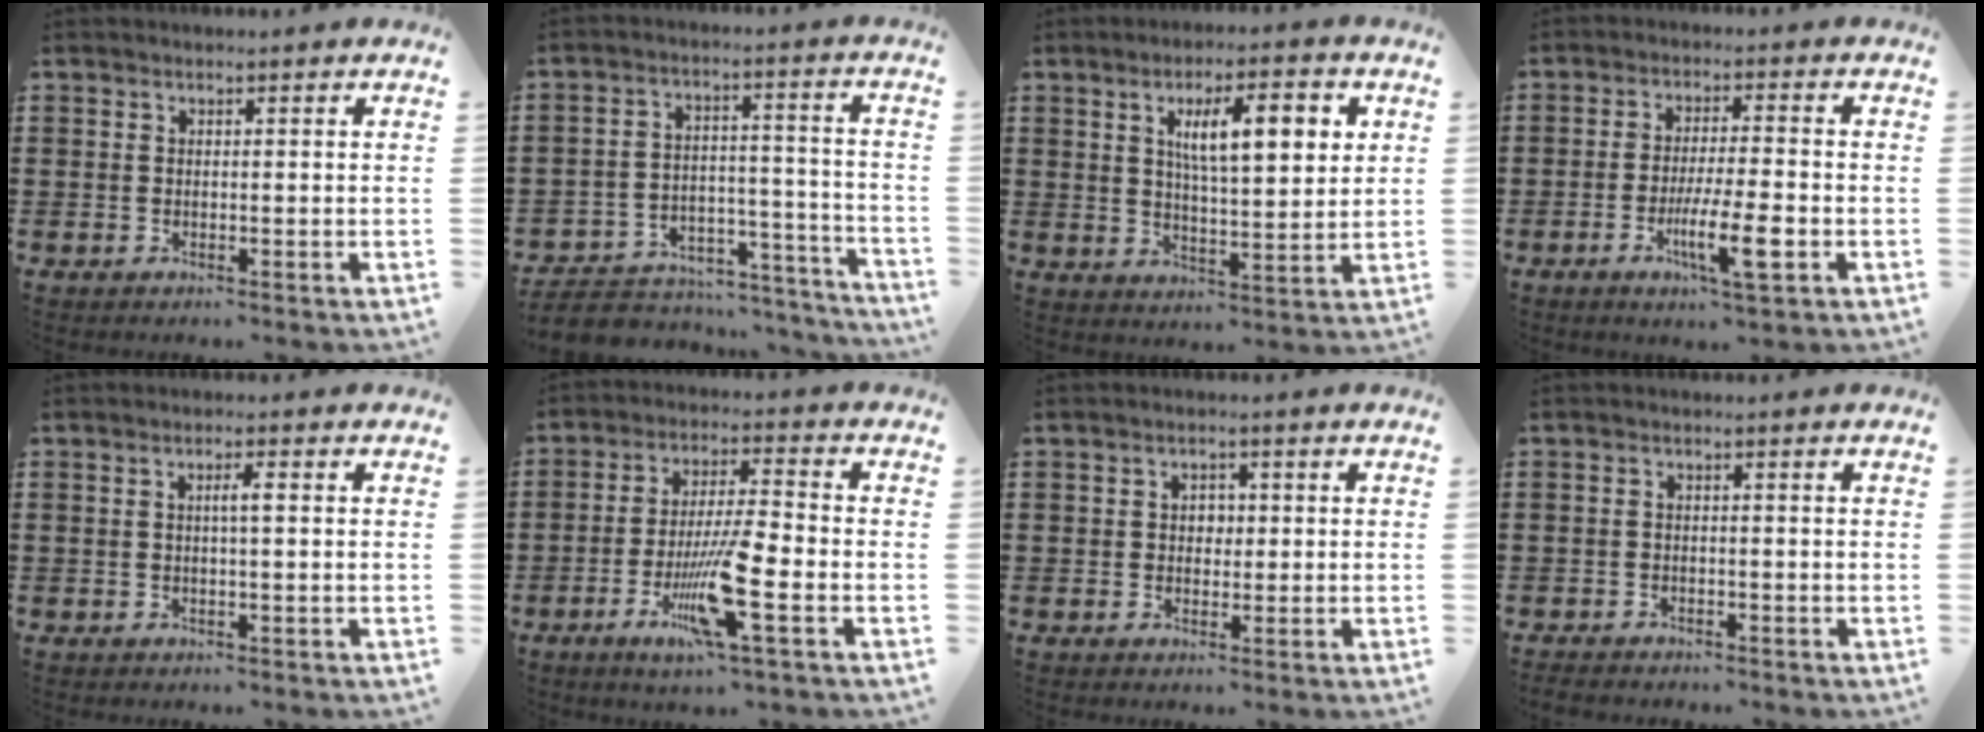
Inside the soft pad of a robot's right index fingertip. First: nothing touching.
{"total": 4.2, "force": [-3.7, 1.6, 0.8], "torque": [-0.021, 0.005, -0.078]}
{"total": 9.0, "force": [3.1, 2.9, 8.0], "torque": [-0.135, 0.001, 0.045]}
{"total": 8.3, "force": [-3.1, 1.3, 7.6], "torque": [-0.146, -0.015, -0.057]}
{"total": 2.0, "force": [0.1, 0.1, 2.0], "torque": [-0.037, 0.001, 0.000]}
{"total": 10.2, "force": [-3.7, 1.6, 9.4], "torque": [-0.185, -0.008, -0.070]}
{"total": 2.0, "force": [0.1, 1.6, 1.2], "torque": [-0.027, 0.009, 0.001]}
{"total": 1.3, "force": [-1.2, 0.3, 0.0], "torque": [-0.005, 0.001, -0.027]}